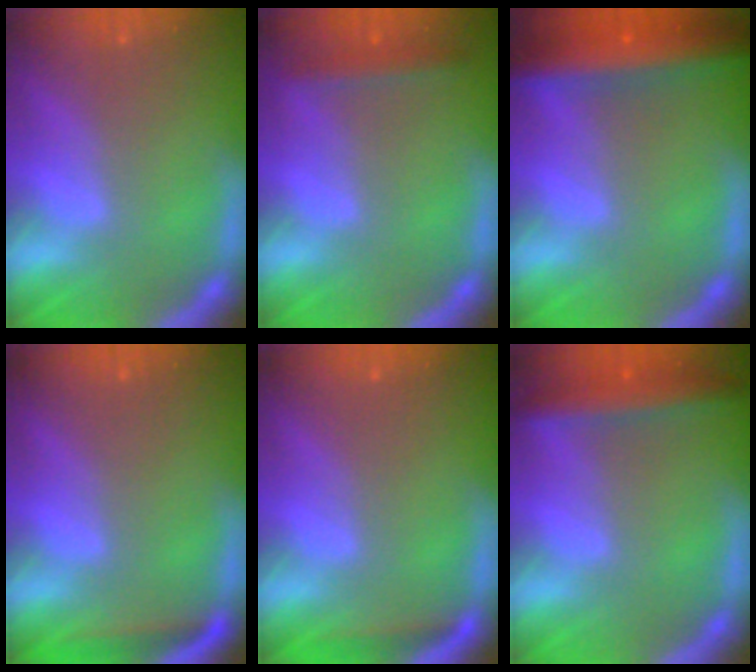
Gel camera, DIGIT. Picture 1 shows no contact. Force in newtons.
{"total": 1.9}
{"total": 7.4}
{"total": 1.9}
{"total": 1.4}
{"total": 4.0}